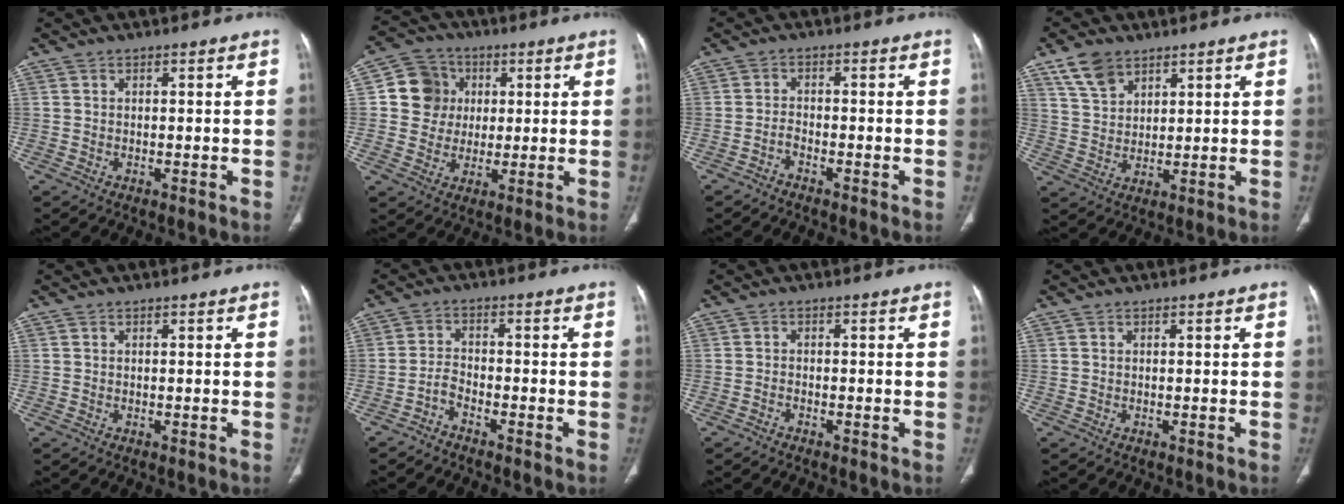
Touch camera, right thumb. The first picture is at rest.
{"total": 9.7, "force": [1.8, 9.0, 3.0], "torque": [-0.024, 0.003, 0.026]}
{"total": 1.7, "force": [-1.5, 0.4, 0.6], "torque": [-0.014, 0.015, -0.029]}
{"total": 7.1, "force": [4.7, 4.2, 3.3], "torque": [-0.050, -0.017, 0.098]}
{"total": 0.0}
{"total": 2.5, "force": [-2.2, 0.7, 1.0], "torque": [-0.021, 0.017, -0.046]}
{"total": 0.9, "force": [-0.8, 0.2, 0.2], "torque": [-0.008, 0.005, -0.016]}
{"total": 0.0}